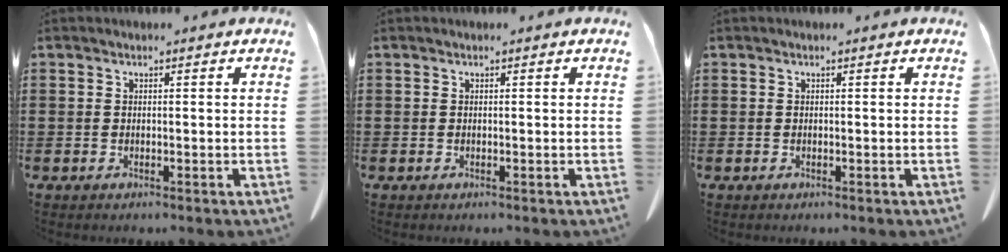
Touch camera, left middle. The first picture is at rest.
{"total": 0.0}
{"total": 0.0}